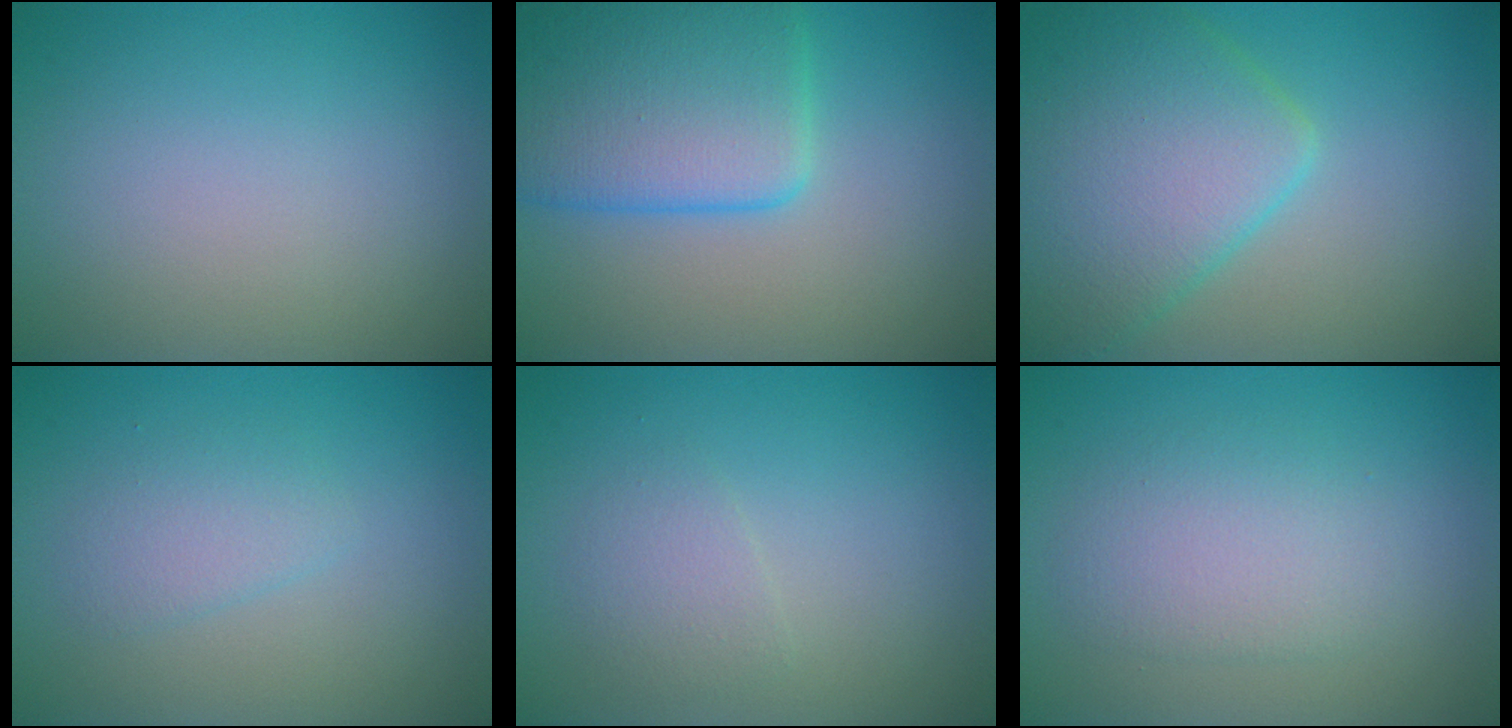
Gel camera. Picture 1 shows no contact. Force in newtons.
{"total": 8.0, "press": 8.0, "slide": 0.3}
{"total": 8.5, "press": 8.5, "slide": 0.3}
{"total": 1.8, "press": 1.8, "slide": 0.1}
{"total": 1.6, "press": 1.6, "slide": 0.1}
{"total": 3.2, "press": 3.2, "slide": 0.3}